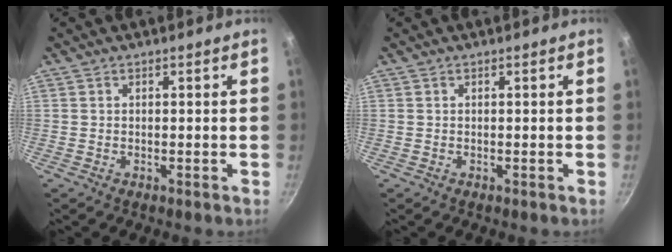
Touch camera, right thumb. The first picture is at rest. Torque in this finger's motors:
{"motor_torque": [0.00, 0.00, 0.00, 0.00, 0.00]}